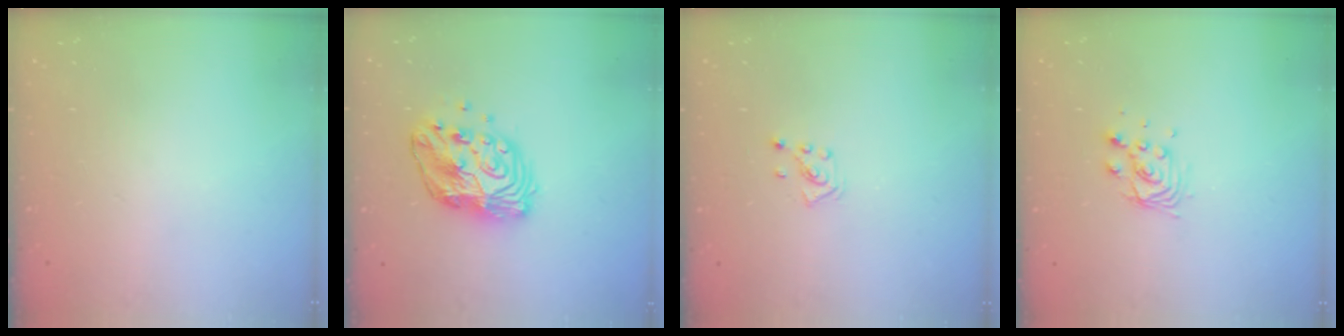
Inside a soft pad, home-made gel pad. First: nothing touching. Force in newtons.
{"total": 12.3, "press": 12.3, "slide": 1.0}
{"total": 2.6, "press": 2.6, "slide": 0.5}
{"total": 7.6, "press": 7.6, "slide": 0.5}